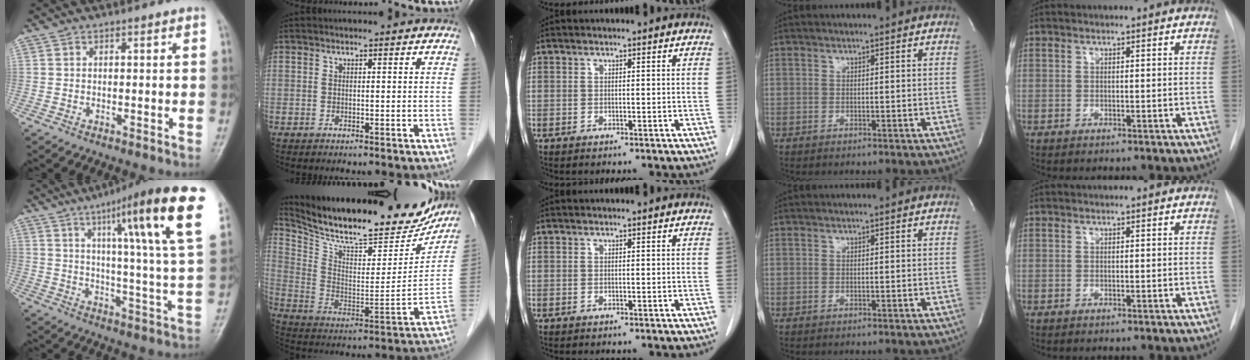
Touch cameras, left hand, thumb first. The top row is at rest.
{"thumb": {"total": 22.2, "force": [10.6, 2.0, 19.5], "torque": [-0.261, -0.028, 0.150]}, "index": {"total": 26.5, "force": [23.5, 5.6, 10.8], "torque": [-0.182, -0.047, 0.338]}}